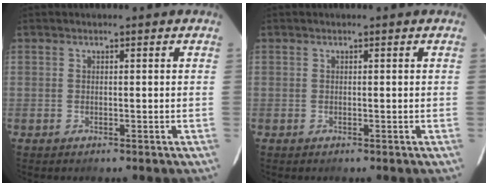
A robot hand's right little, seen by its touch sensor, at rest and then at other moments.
{"total": 0.0}